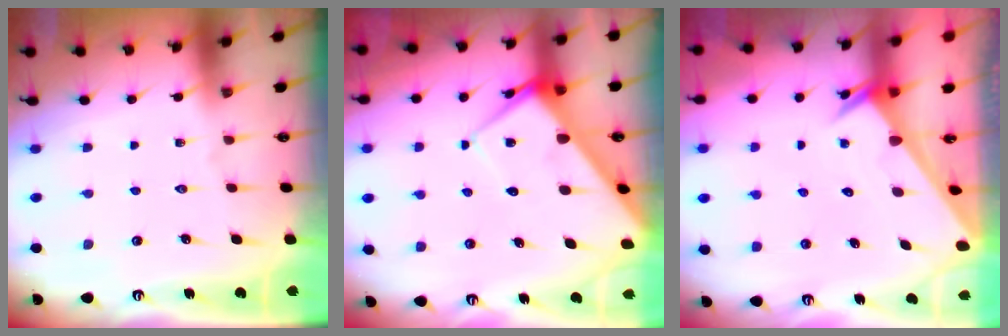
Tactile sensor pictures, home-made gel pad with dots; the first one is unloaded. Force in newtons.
{"total": 7.4, "press": 7.4, "slide": 0.7}
{"total": 2.3, "press": 2.3, "slide": 0.1}